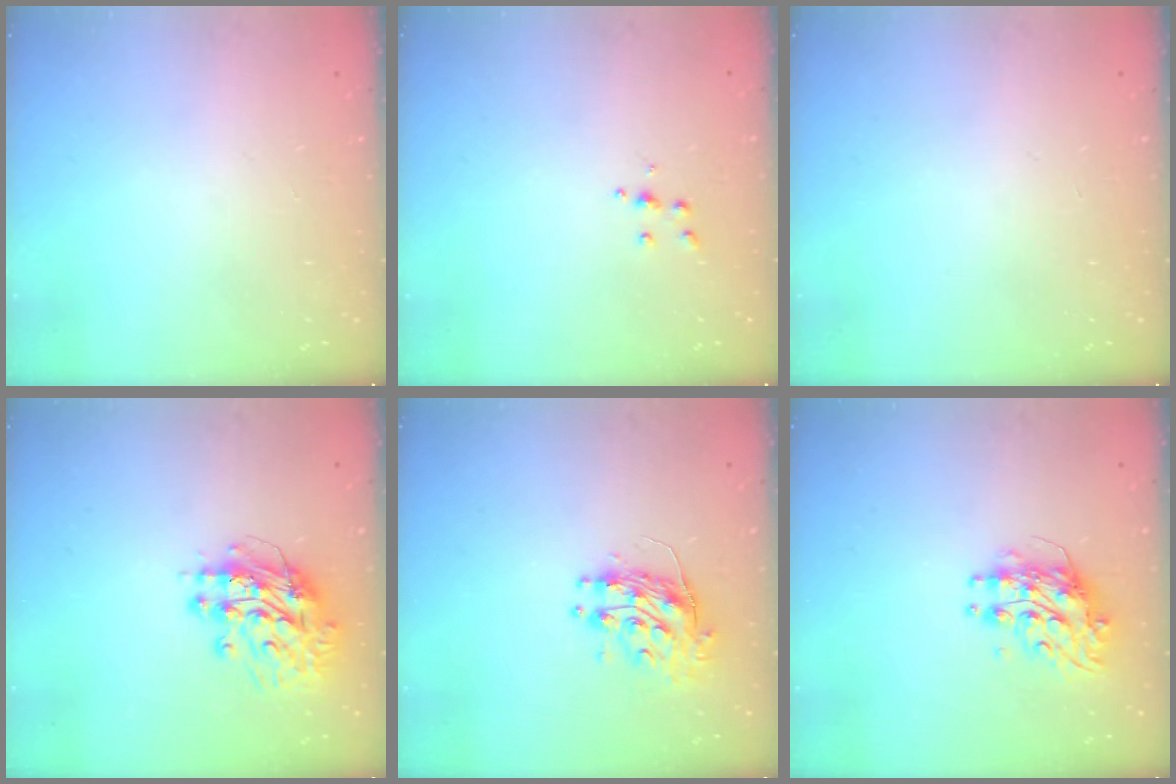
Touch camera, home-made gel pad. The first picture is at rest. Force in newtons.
{"total": 3.6, "press": 3.6, "slide": 0.3}
{"total": 0.0}
{"total": 12.5, "press": 12.4, "slide": 1.2}
{"total": 10.9, "press": 10.8, "slide": 0.8}
{"total": 8.9, "press": 8.9, "slide": 0.5}